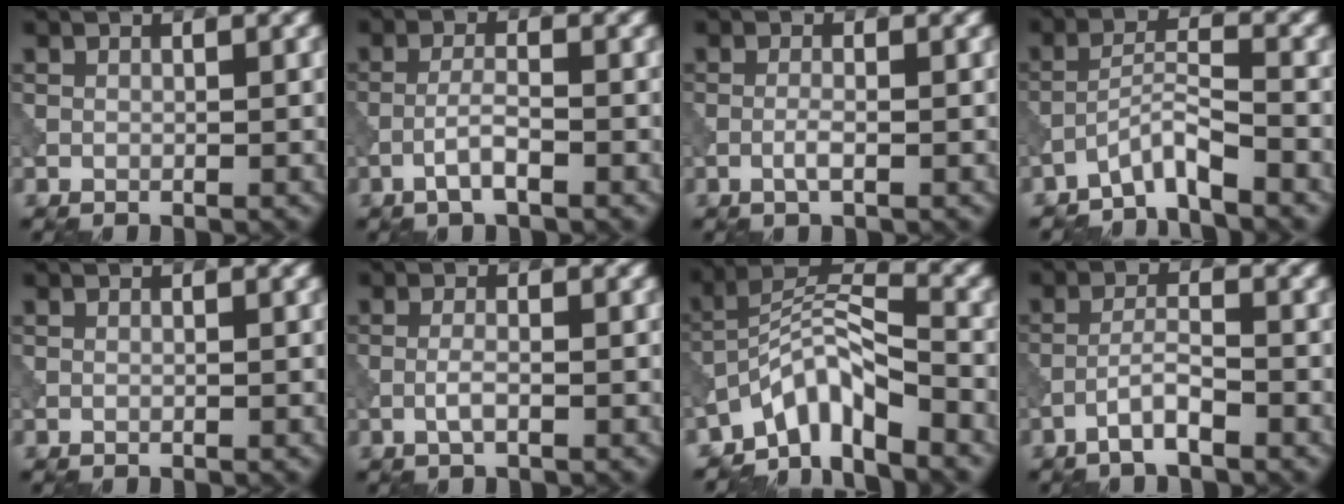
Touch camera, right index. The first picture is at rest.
{"total": 2.4, "force": [-1.2, 0.4, 2.0], "torque": [-0.040, 0.009, -0.029]}
{"total": 1.4, "force": [-0.5, 0.2, 1.2], "torque": [-0.027, 0.002, -0.014]}
{"total": 3.5, "force": [-3.0, 0.2, 1.7], "torque": [-0.032, 0.010, -0.068]}
{"total": 0.0}
{"total": 1.5, "force": [-0.6, 0.3, 1.3], "torque": [-0.030, 0.002, -0.016]}
{"total": 6.1, "force": [-4.7, 1.8, 3.6], "torque": [-0.054, 0.010, -0.096]}
{"total": 2.7, "force": [-1.7, 0.4, 2.0], "torque": [-0.039, 0.012, -0.039]}